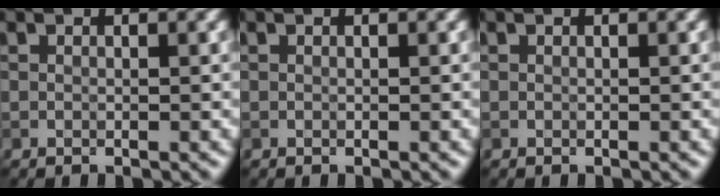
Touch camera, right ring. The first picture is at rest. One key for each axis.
{"total": 0.0}
{"total": 0.0}